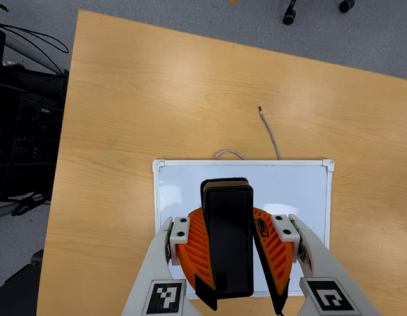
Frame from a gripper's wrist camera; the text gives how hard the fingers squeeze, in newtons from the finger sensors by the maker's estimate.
{"total": 10.0, "left": 10.3, "right": 9.7}